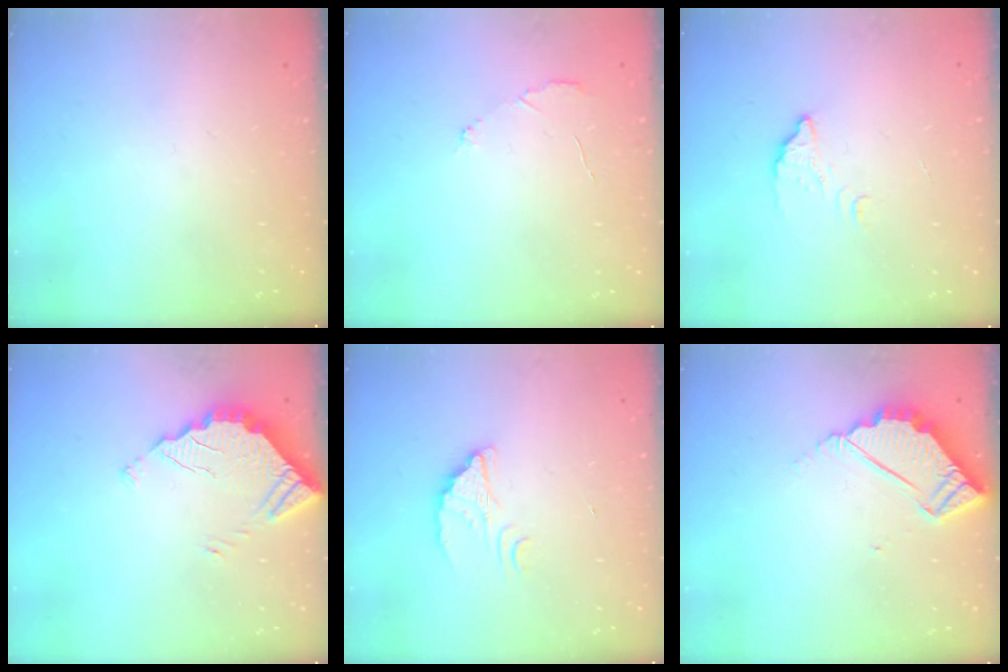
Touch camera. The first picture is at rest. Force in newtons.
{"total": 3.0, "press": 3.0, "slide": 0.3}
{"total": 2.7, "press": 2.7, "slide": 0.2}
{"total": 3.6, "press": 3.6, "slide": 0.2}
{"total": 2.5, "press": 2.5, "slide": 0.1}
{"total": 4.6, "press": 4.6, "slide": 0.1}